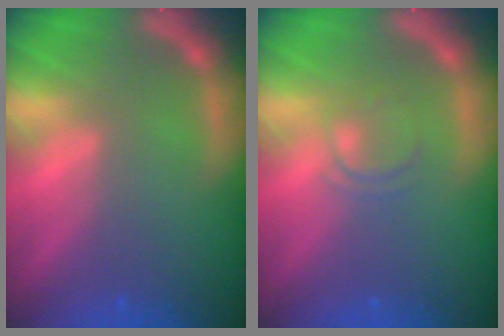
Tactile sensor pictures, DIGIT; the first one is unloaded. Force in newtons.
{"total": 2.0}